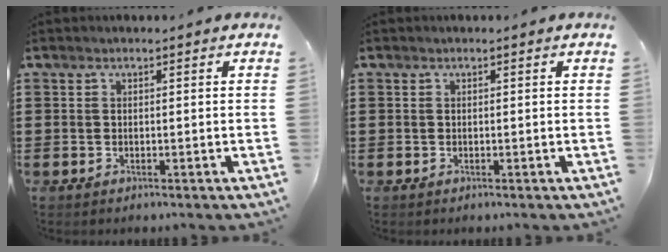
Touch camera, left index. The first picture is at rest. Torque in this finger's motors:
{"motor_torque": [0.00, 0.00, 0.00, 0.00]}